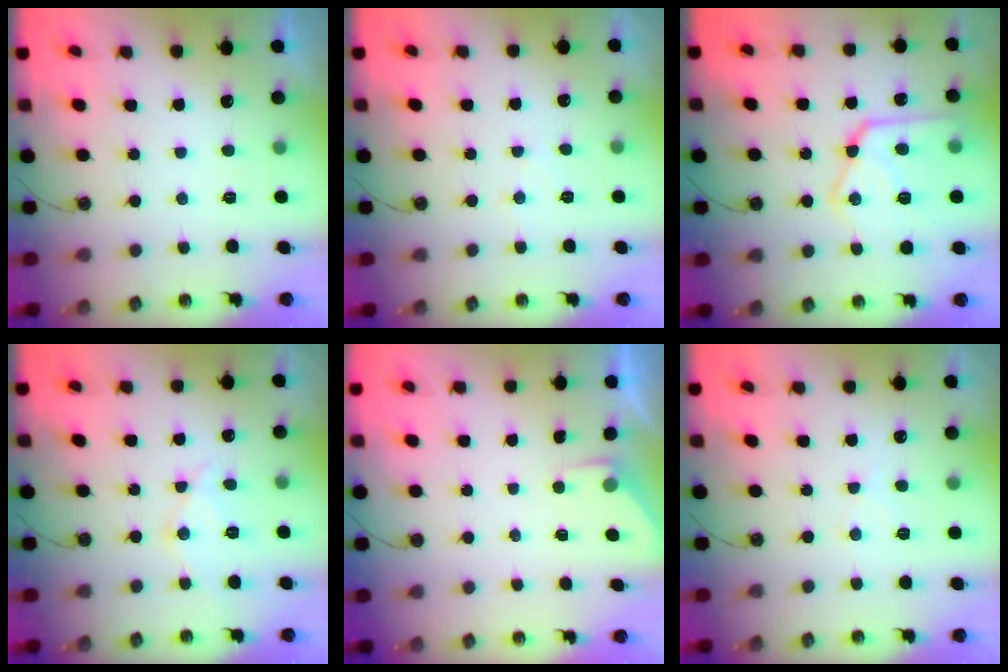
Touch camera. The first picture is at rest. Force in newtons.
{"total": 4.1, "press": 4.0, "slide": 0.7}
{"total": 18.8, "press": 18.7, "slide": 1.6}
{"total": 11.3, "press": 11.3, "slide": 1.1}
{"total": 1.8, "press": 1.7, "slide": 0.4}
{"total": 3.7, "press": 3.6, "slide": 0.7}